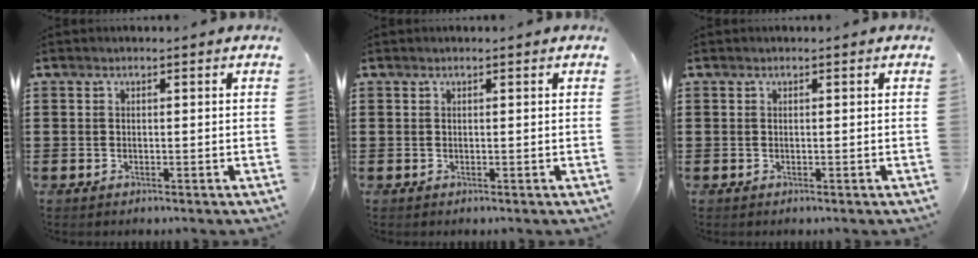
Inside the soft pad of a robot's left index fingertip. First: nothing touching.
{"total": 0.0}
{"total": 0.0}